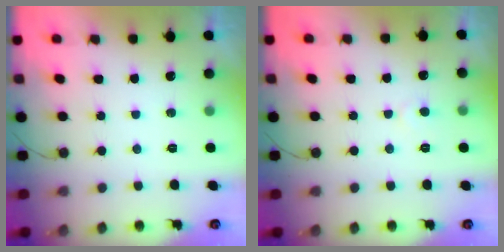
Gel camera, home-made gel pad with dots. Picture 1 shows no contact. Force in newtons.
{"total": 3.7, "press": 3.7, "slide": 0.4}